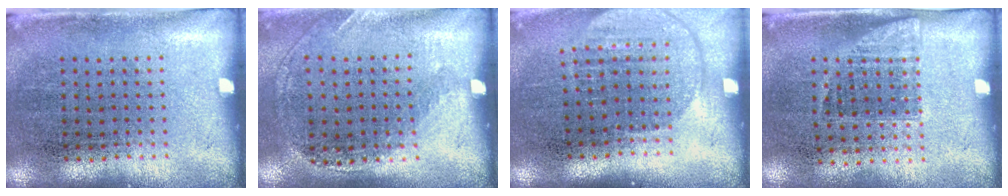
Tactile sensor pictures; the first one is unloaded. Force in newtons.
{"total": 1.1, "press": 0.9, "slide": 0.7}
{"total": 1.8, "press": 1.5, "slide": 0.9}
{"total": 1.0, "press": 0.8, "slide": 0.5}